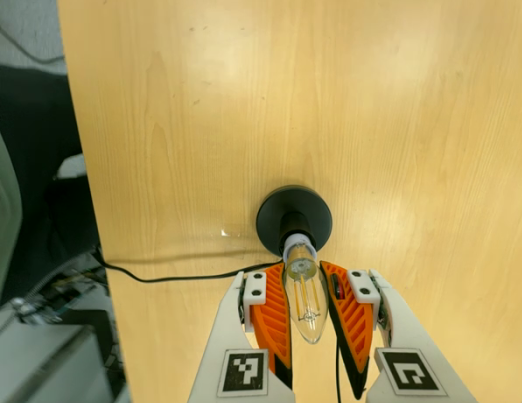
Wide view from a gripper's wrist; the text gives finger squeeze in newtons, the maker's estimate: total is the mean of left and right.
{"total": 16.3, "left": 15.6, "right": 17.1}